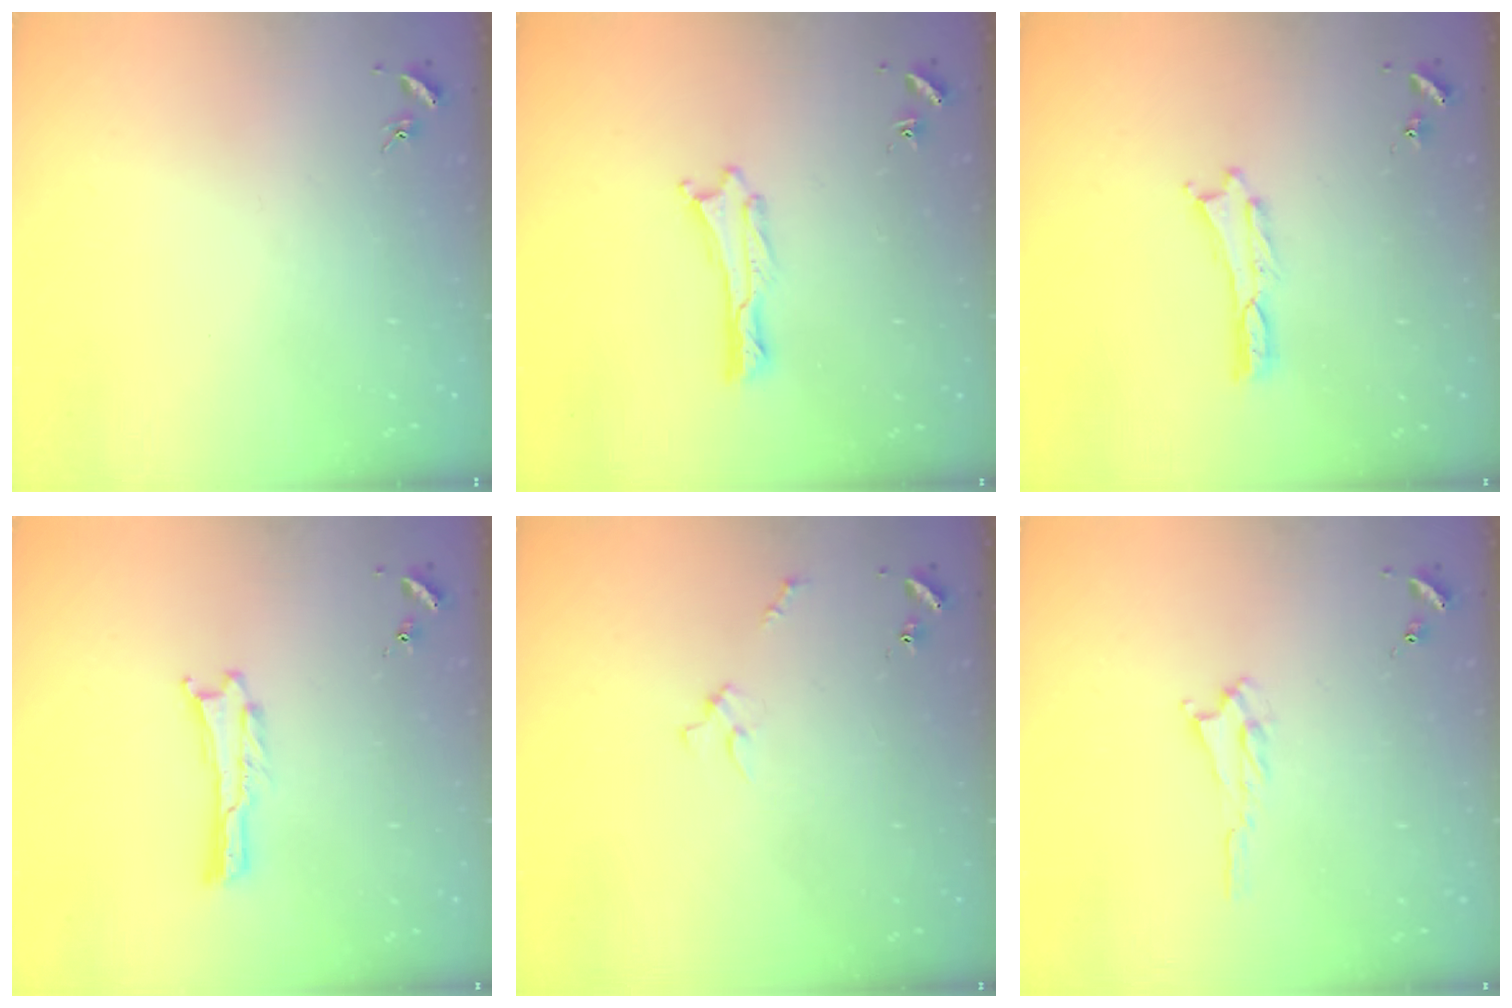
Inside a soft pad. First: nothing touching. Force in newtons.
{"total": 0.0}
{"total": 0.0}
{"total": 0.0}
{"total": 2.0, "press": 2.0, "slide": 0.2}
{"total": 1.6, "press": 1.5, "slide": 0.4}